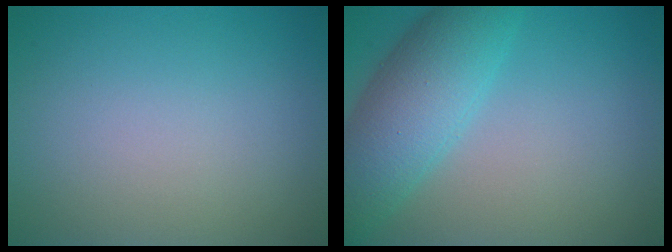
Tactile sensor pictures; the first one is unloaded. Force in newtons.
{"total": 6.7, "press": 6.7, "slide": 0.3}